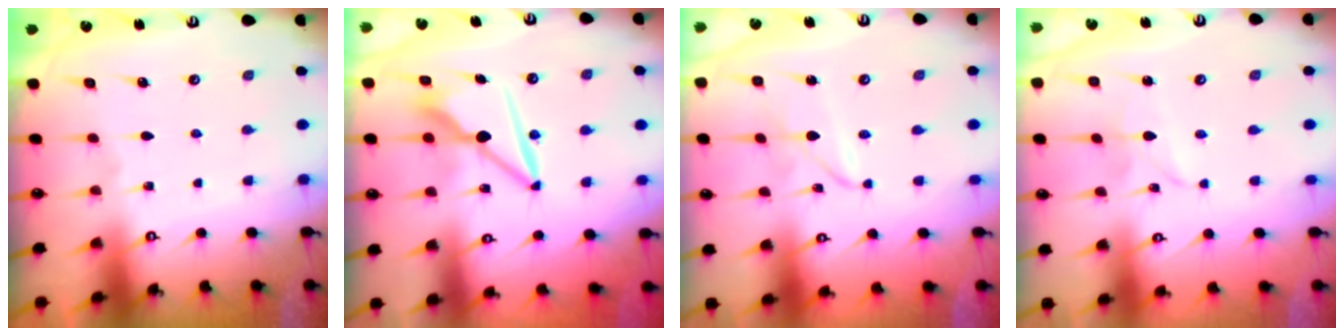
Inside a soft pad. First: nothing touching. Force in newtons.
{"total": 8.5, "press": 8.5, "slide": 0.6}
{"total": 1.9, "press": 1.9, "slide": 0.2}
{"total": 2.7, "press": 2.7, "slide": 0.3}